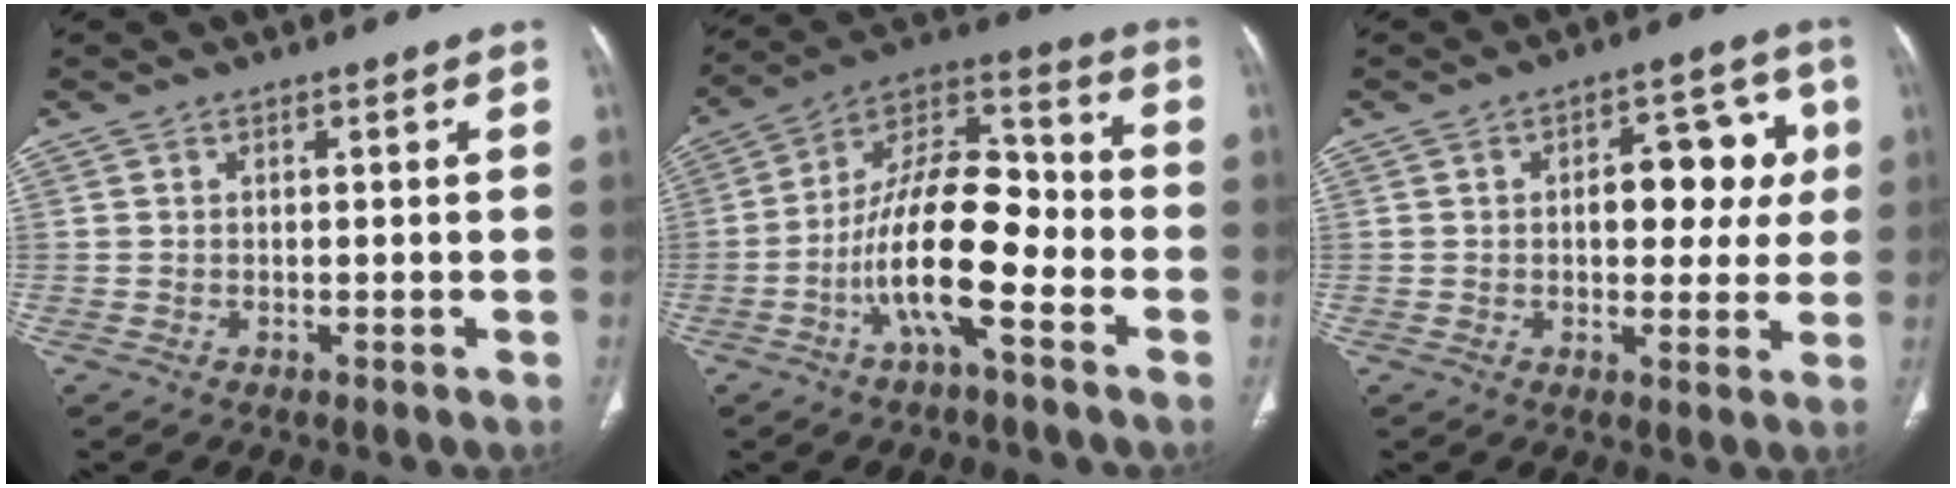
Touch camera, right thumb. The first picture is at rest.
{"total": 17.3, "force": [-5.6, 6.7, 15.0], "torque": [-0.251, 0.059, -0.104]}
{"total": 11.4, "force": [1.6, 6.6, 9.1], "torque": [-0.070, 0.015, 0.021]}